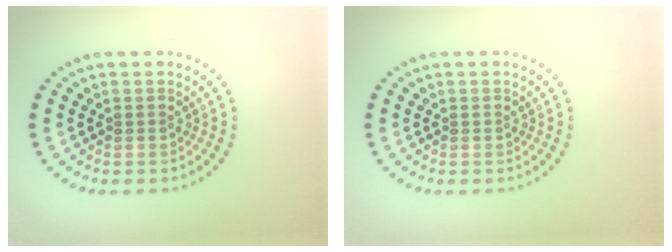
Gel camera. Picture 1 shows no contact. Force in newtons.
{"total": 0.0}